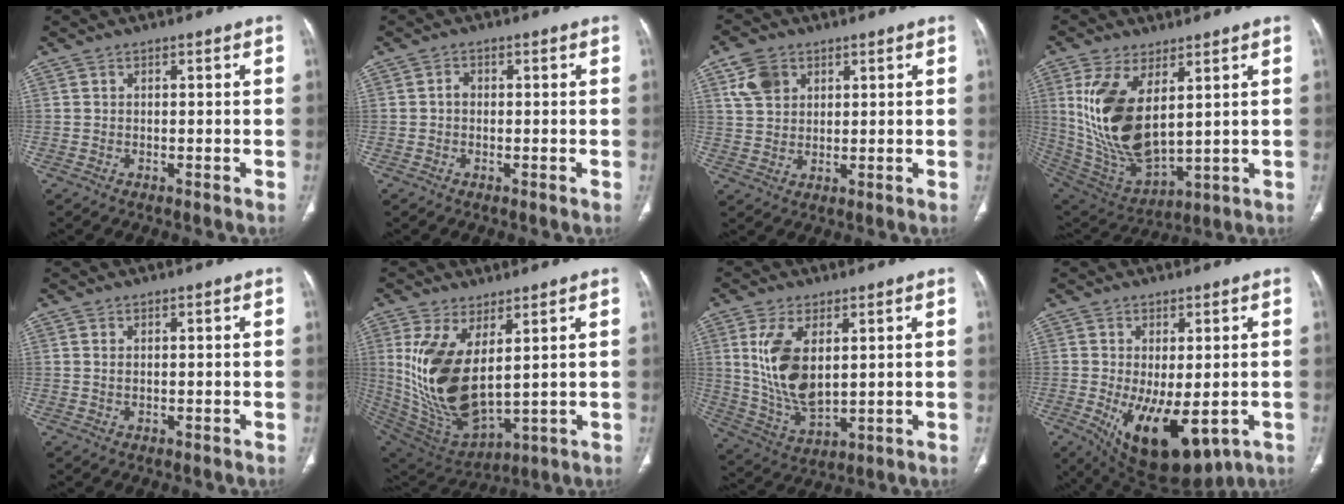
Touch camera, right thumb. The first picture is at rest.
{"total": 1.3, "force": [-0.2, 1.0, 0.8], "torque": [-0.007, 0.004, -0.007]}
{"total": 6.5, "force": [3.0, 4.8, 3.3], "torque": [-0.045, -0.005, 0.061]}
{"total": 17.9, "force": [4.6, 8.7, 14.9], "torque": [-0.289, -0.025, 0.114]}
{"total": 0.9, "force": [0.3, 0.5, 0.7], "torque": [-0.018, 0.000, 0.011]}
{"total": 17.5, "force": [3.9, 8.3, 14.9], "torque": [-0.294, -0.032, 0.103]}
{"total": 12.9, "force": [3.2, 6.5, 10.6], "torque": [-0.209, -0.020, 0.076]}
{"total": 14.6, "force": [-4.3, 6.9, 12.1], "torque": [-0.186, -0.020, -0.038]}